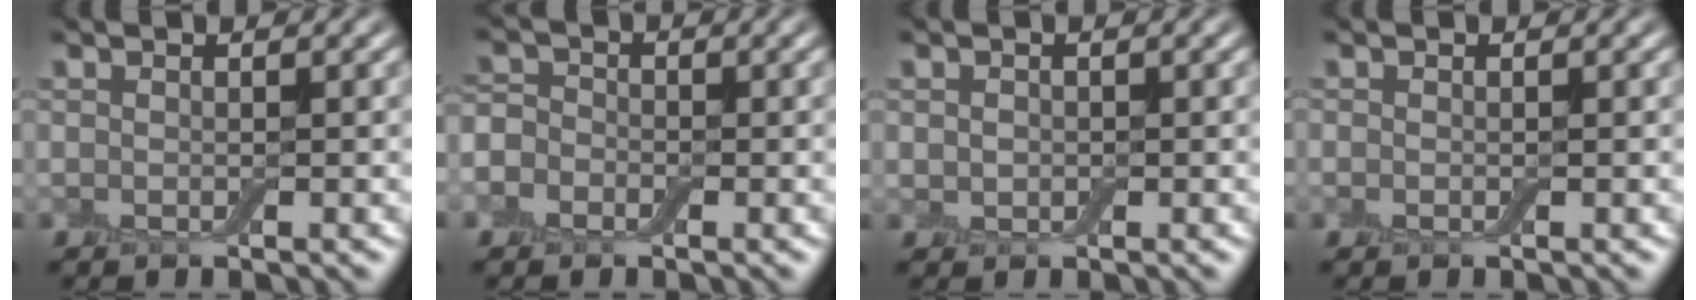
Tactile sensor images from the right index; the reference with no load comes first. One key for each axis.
{"total": 3.1, "fx": -1.4, "fy": 2.5, "fz": 1.2, "tx": -0.014, "ty": 0.012, "tz": -0.045}
{"total": 1.1, "fx": 0.2, "fy": 1.0, "fz": 0.3, "tx": 0.004, "ty": 0.005, "tz": -0.005}
{"total": 0.0}